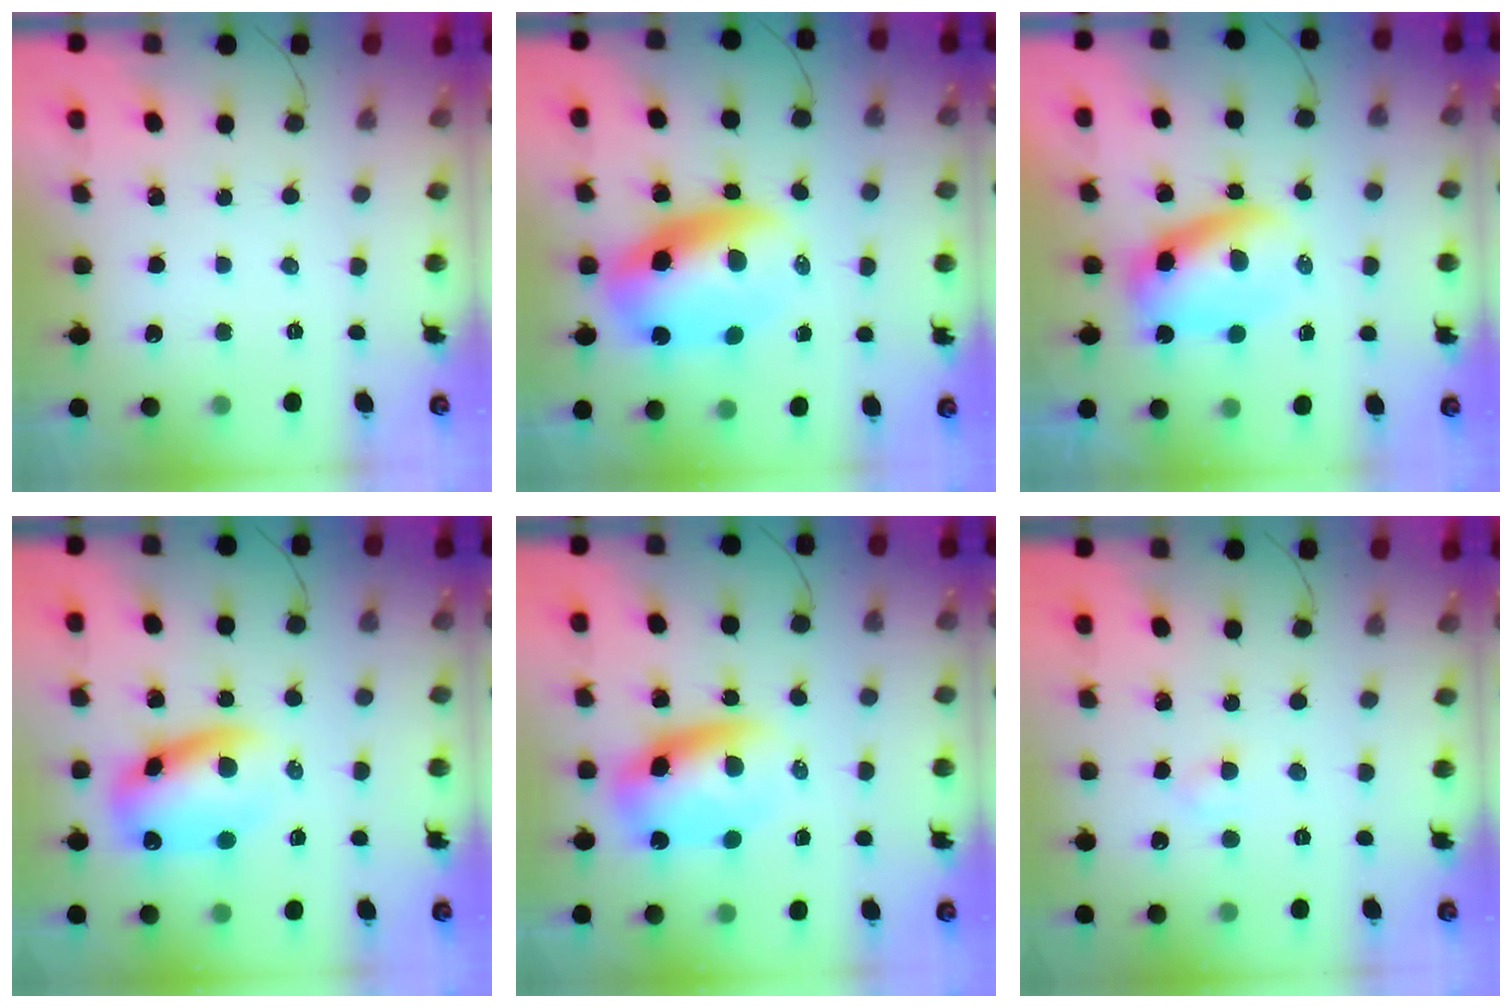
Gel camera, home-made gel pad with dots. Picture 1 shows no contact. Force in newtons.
{"total": 12.2, "press": 11.8, "slide": 3.0}
{"total": 6.2, "press": 6.0, "slide": 1.6}
{"total": 11.7, "press": 11.3, "slide": 3.0}
{"total": 9.5, "press": 9.1, "slide": 2.5}
{"total": 2.5, "press": 2.3, "slide": 1.0}